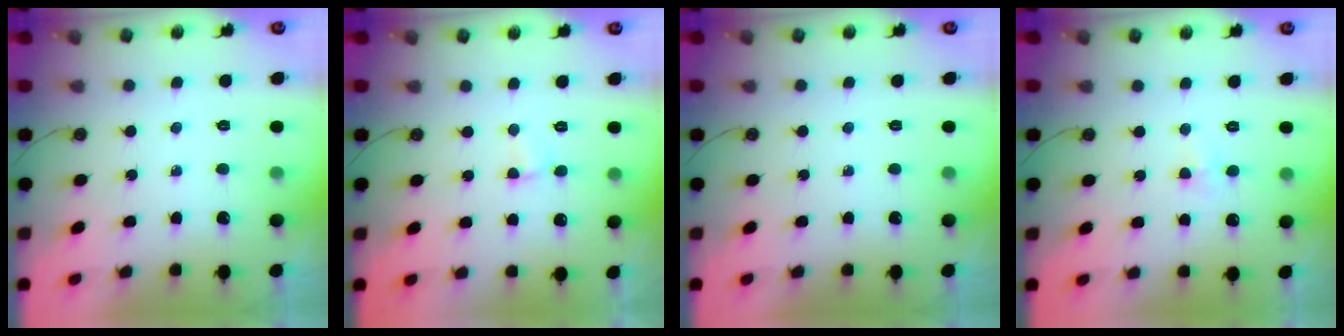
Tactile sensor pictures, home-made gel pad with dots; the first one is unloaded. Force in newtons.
{"total": 1.1, "press": 1.0, "slide": 0.3}
{"total": 0.0}
{"total": 4.0, "press": 2.2, "slide": 3.4}